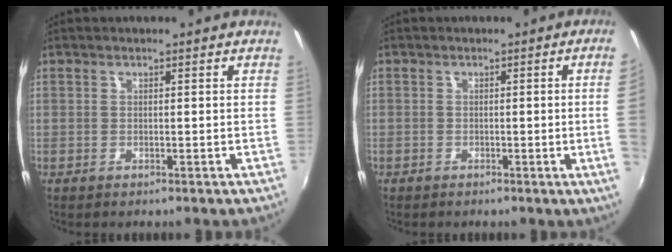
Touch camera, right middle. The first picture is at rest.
{"total": 3.4, "force": [-0.1, -1.7, 3.0], "torque": [-0.049, -0.010, 0.005]}